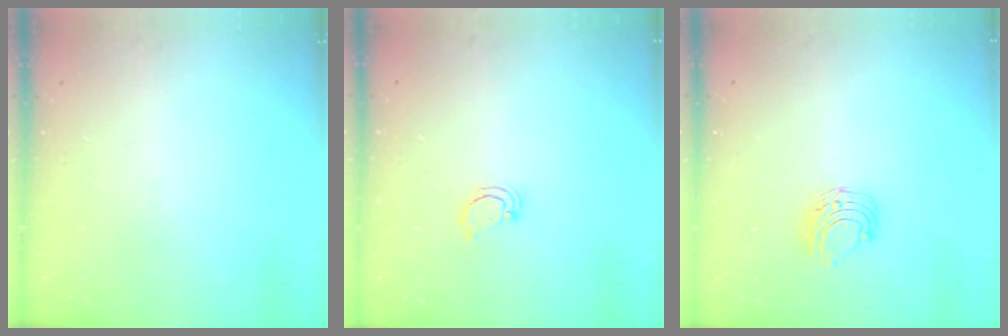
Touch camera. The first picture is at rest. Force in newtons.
{"total": 2.2, "press": 2.2, "slide": 0.1}
{"total": 6.7, "press": 6.7, "slide": 0.7}